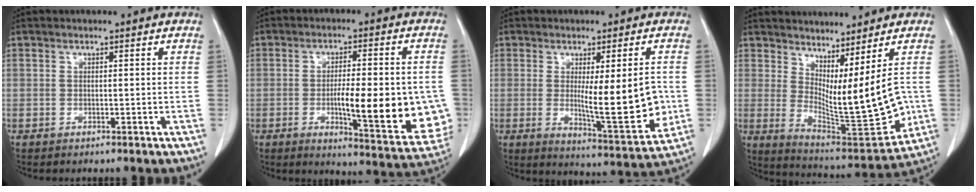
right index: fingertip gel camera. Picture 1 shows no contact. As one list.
[{"total": 16.7, "force": [-2.8, 3.7, 16.0], "torque": [-0.166, -0.005, -0.025]}, {"total": 12.7, "force": [-0.4, 2.2, 12.5], "torque": [-0.170, -0.023, 0.006]}, {"total": 13.9, "force": [2.0, 2.1, 13.6], "torque": [-0.209, -0.033, 0.050]}]